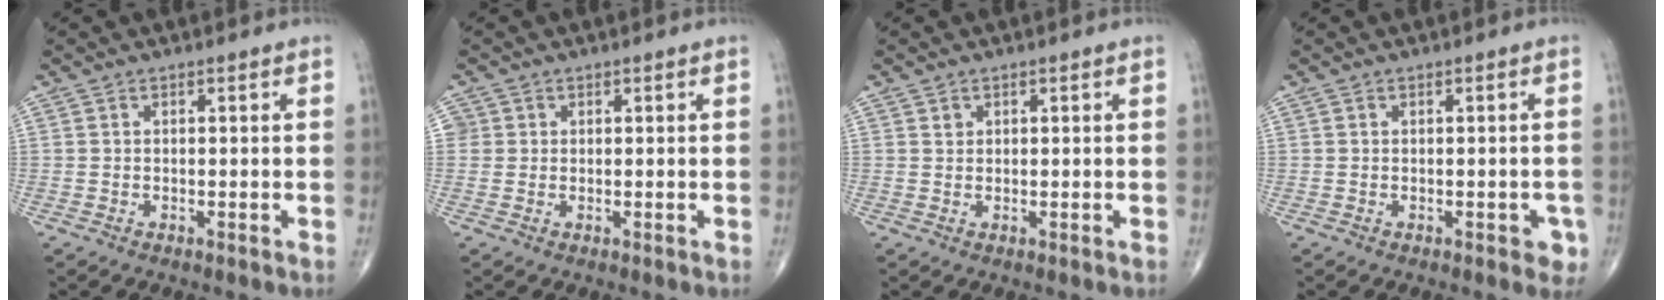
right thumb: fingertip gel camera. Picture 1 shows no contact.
{"total": 1.8, "force": [0.3, 1.8, 0.2], "torque": [0.011, 0.003, 0.002]}
{"total": 0.9, "force": [0.5, 0.7, 0.2], "torque": [0.004, -0.003, 0.008]}
{"total": 2.6, "force": [-1.0, 1.5, 1.8], "torque": [-0.004, 0.004, -0.011]}